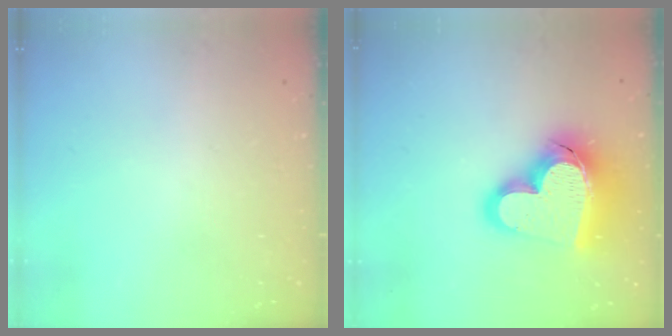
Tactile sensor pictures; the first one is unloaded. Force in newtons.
{"total": 23.0, "press": 22.9, "slide": 2.3}